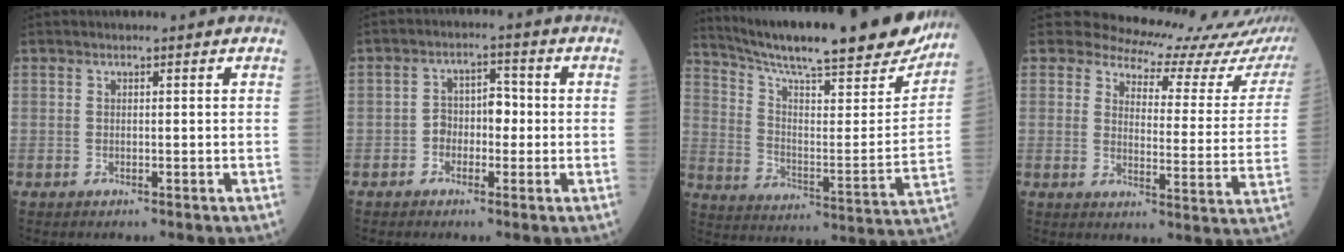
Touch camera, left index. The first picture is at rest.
{"total": 4.2, "force": [-0.8, 2.7, 3.1], "torque": [-0.050, 0.021, -0.018]}
{"total": 27.3, "force": [23.5, 3.1, 13.6], "torque": [-0.226, -0.051, 0.325]}
{"total": 17.0, "force": [16.5, 3.1, 2.7], "torque": [-0.013, -0.094, 0.162]}